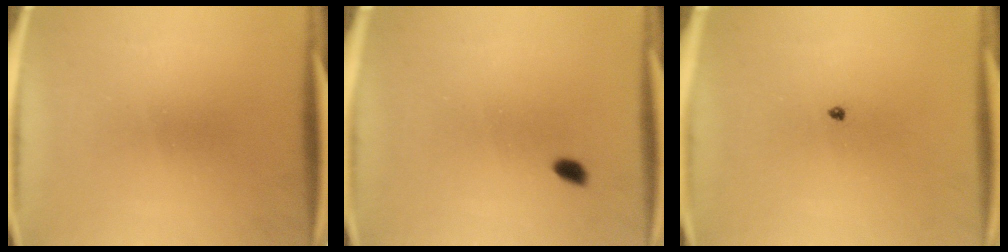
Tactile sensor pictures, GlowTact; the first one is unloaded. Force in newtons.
{"total": 1.4}
{"total": 0.6}